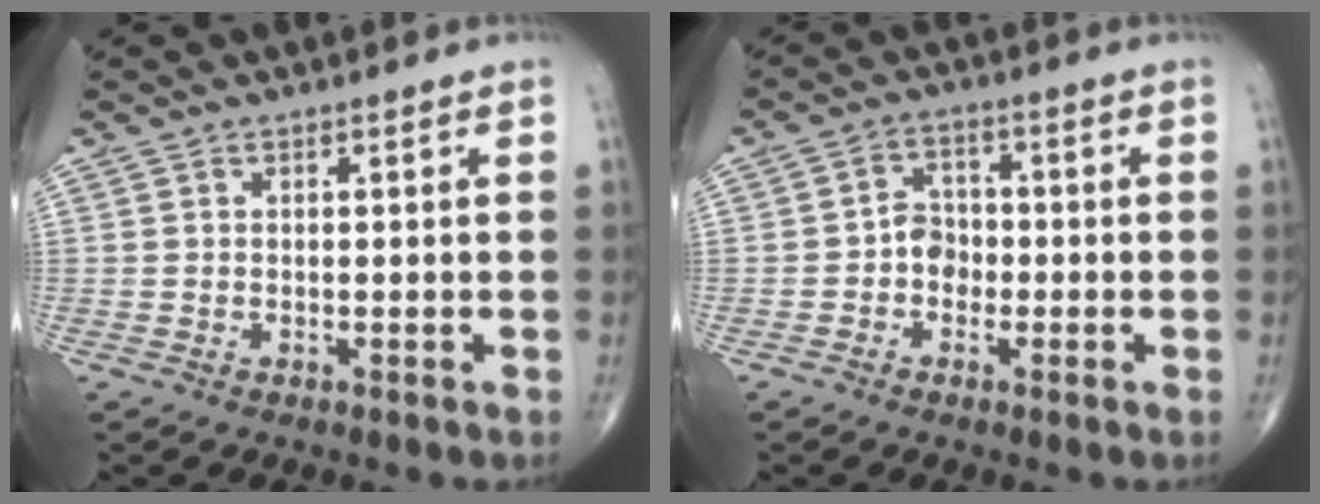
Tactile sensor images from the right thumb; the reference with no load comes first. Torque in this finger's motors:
{"motor_torque": [0.38, -0.07, 0.21, -0.37, 0.02]}